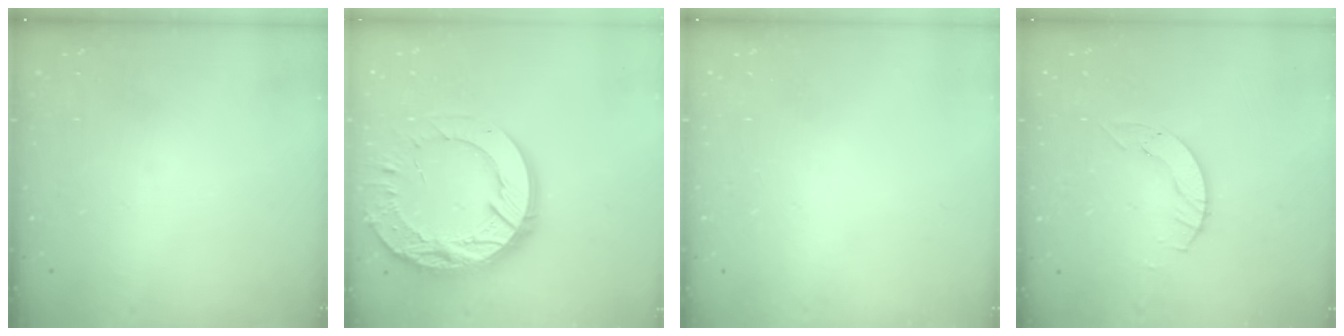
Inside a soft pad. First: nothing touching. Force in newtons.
{"total": 25.1, "press": 25.0, "slide": 2.3}
{"total": 0.0}
{"total": 4.0, "press": 4.0, "slide": 0.5}